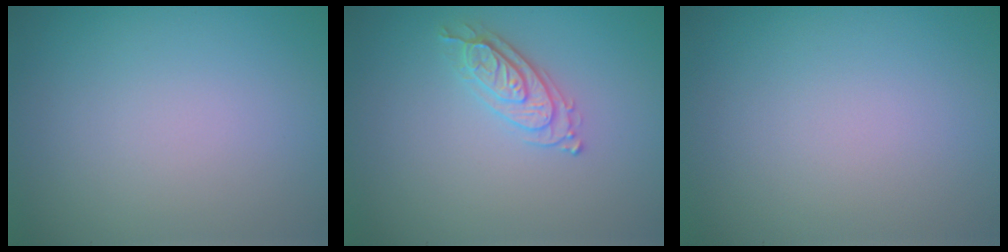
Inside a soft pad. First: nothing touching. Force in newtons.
{"total": 2.2, "press": 2.2, "slide": 0.4}
{"total": 0.0}